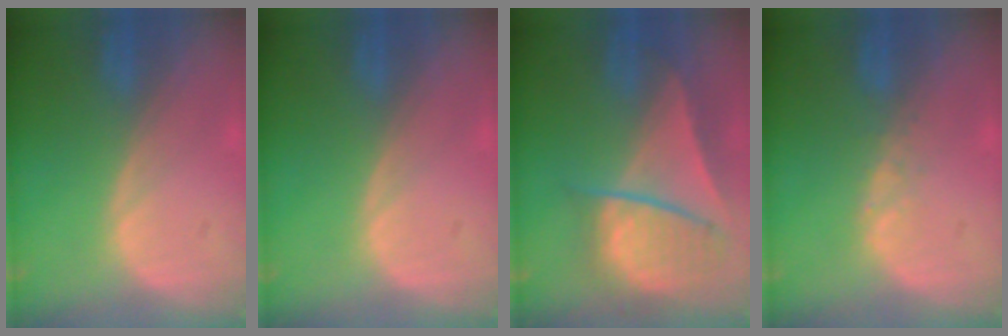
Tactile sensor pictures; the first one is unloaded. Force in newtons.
{"total": 0.0}
{"total": 9.4, "press": 8.1, "slide": 4.8}
{"total": 1.0, "press": 1.0, "slide": 0.2}